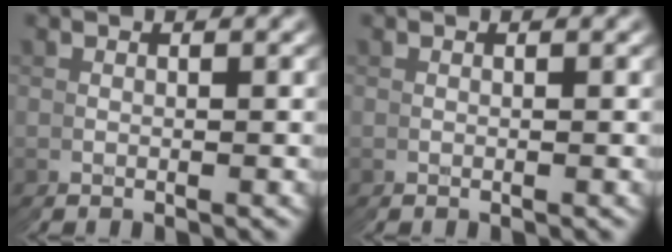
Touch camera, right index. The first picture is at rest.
{"total": 0.0}